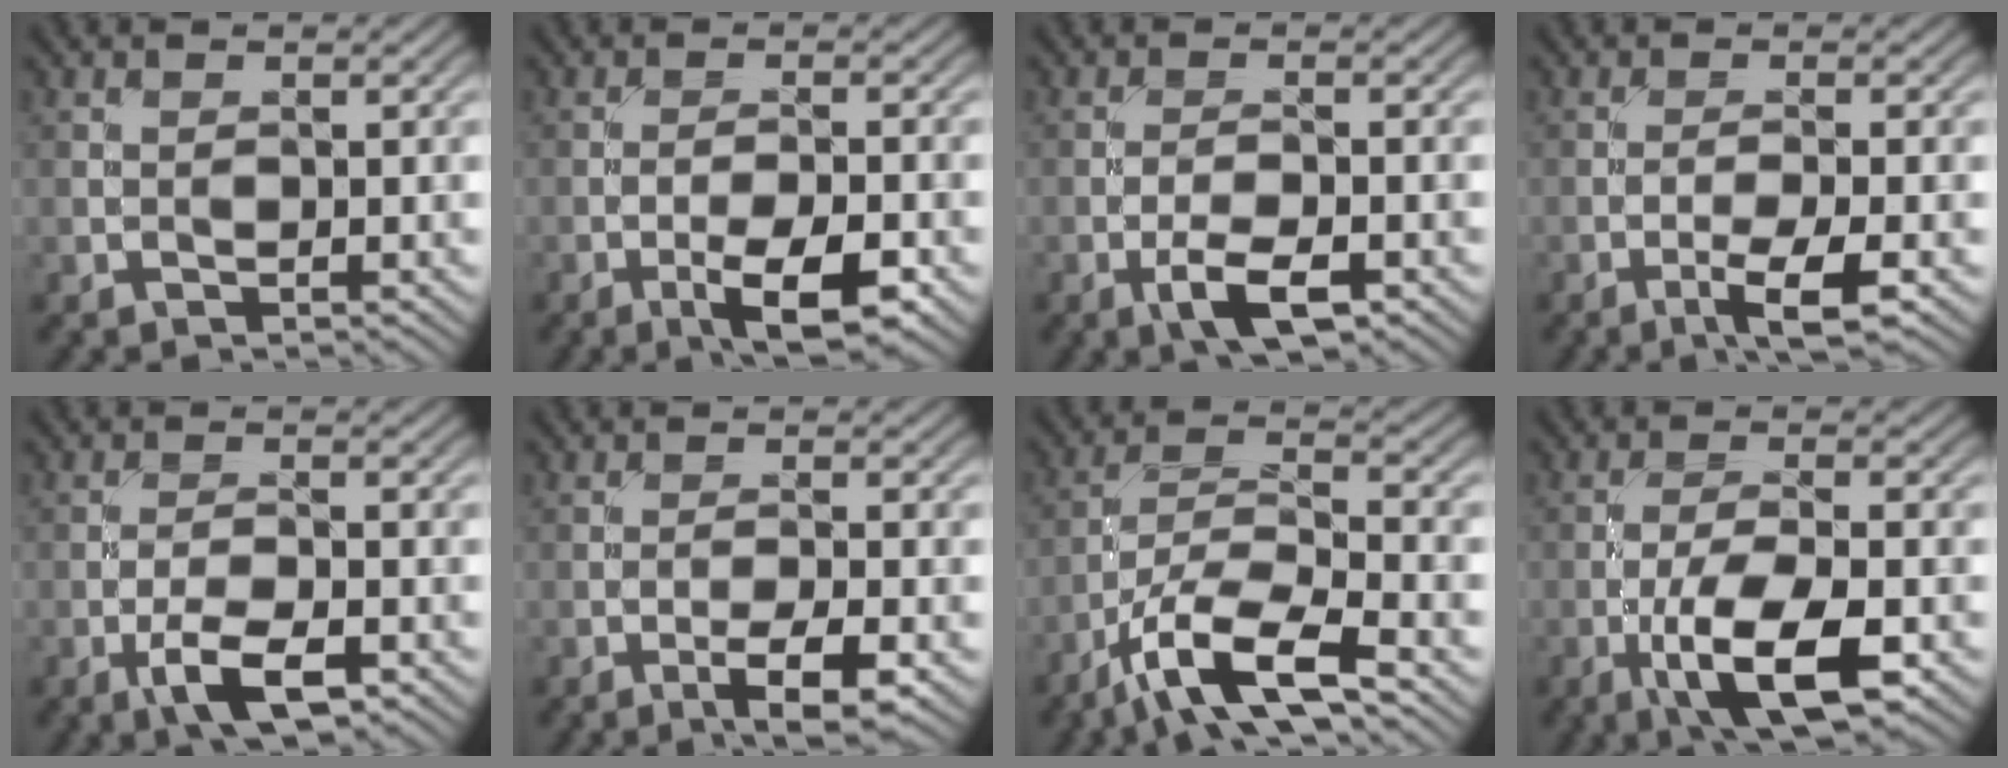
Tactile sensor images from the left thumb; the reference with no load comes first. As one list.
[{"total": 6.3, "force": [-3.3, 1.7, 5.1], "torque": [-0.087, 0.003, -0.054]}, {"total": 4.8, "force": [-2.5, 1.6, 3.8], "torque": [-0.073, 0.001, -0.047]}, {"total": 4.4, "force": [-2.3, 0.5, 3.7], "torque": [-0.064, 0.004, -0.045]}, {"total": 5.5, "force": [-2.9, 1.8, 4.3], "torque": [-0.083, 0.002, -0.055]}, {"total": 4.8, "force": [-2.6, 0.9, 3.9], "torque": [-0.067, 0.004, -0.043]}, {"total": 10.4, "force": [-6.3, 2.9, 7.8], "torque": [-0.144, 0.001, -0.129]}, {"total": 9.4, "force": [-4.0, 3.0, 7.9], "torque": [-0.143, 0.001, -0.077]}]